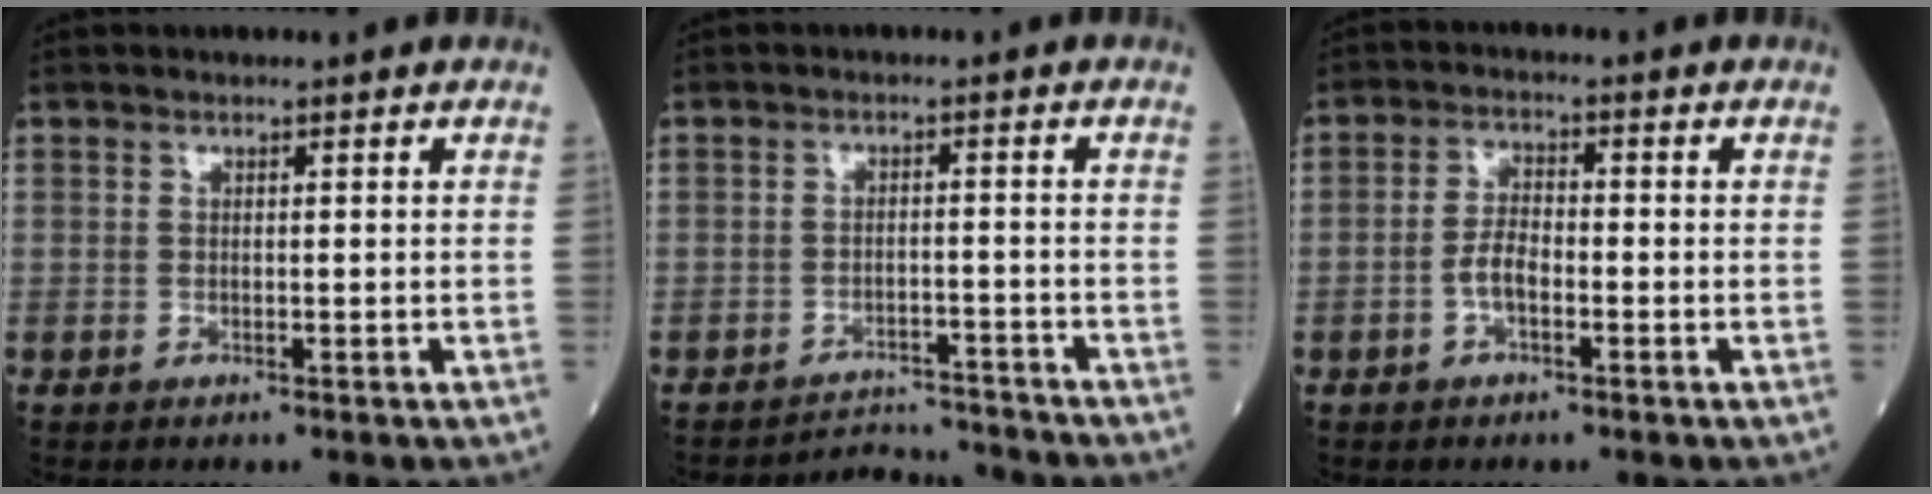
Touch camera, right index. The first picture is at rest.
{"total": 5.0, "force": [-4.7, -0.2, -1.6], "torque": [0.024, 0.009, -0.068]}
{"total": 3.6, "force": [-1.3, 1.5, 3.1], "torque": [-0.062, 0.009, -0.027]}